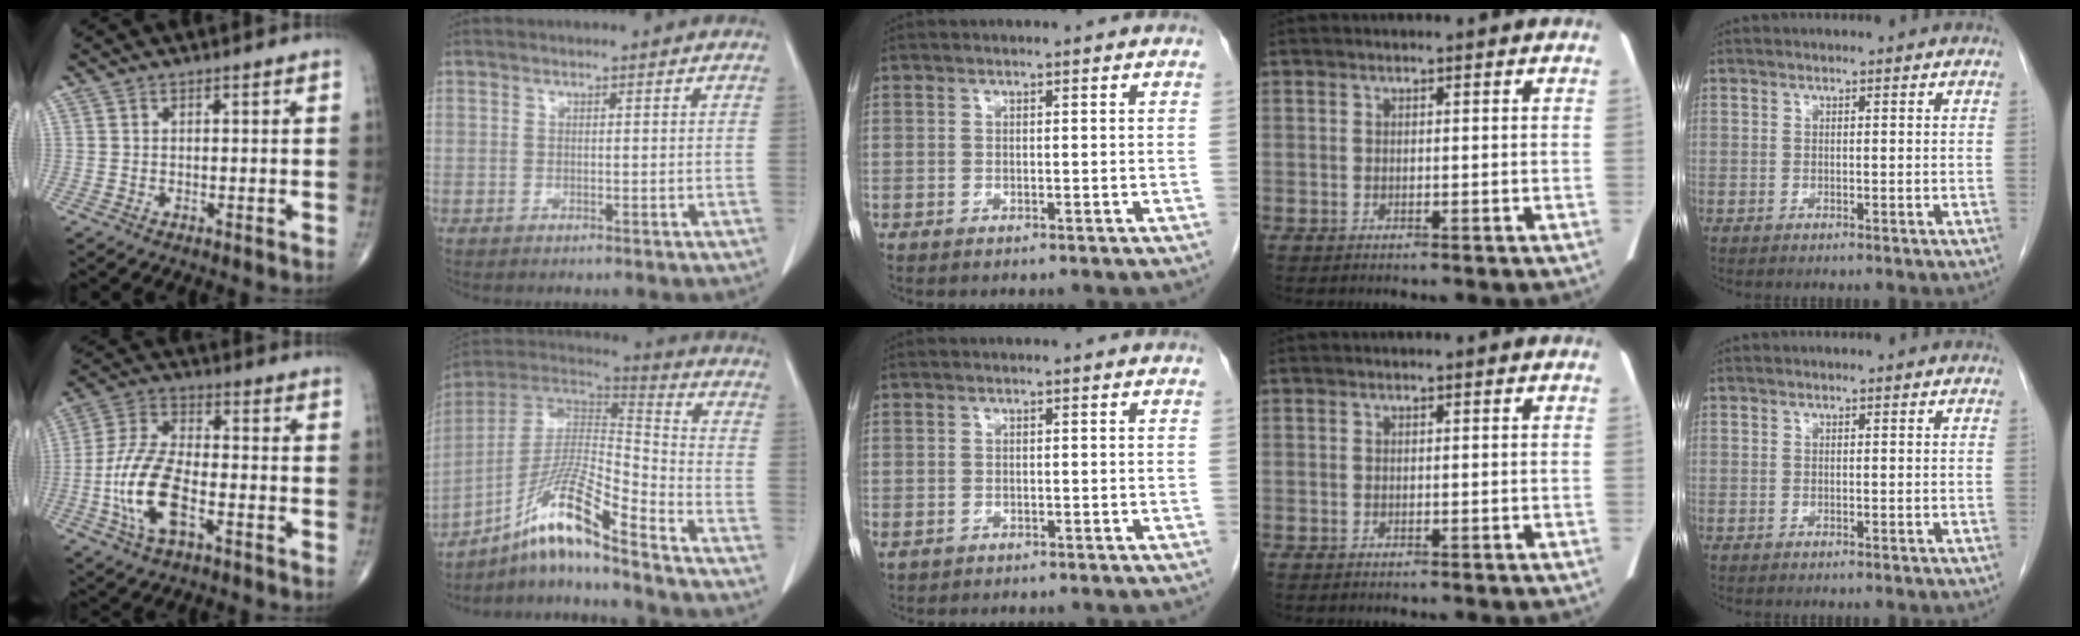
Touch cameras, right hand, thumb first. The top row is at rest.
{"thumb": {"total": 13.1, "force": [-4.2, 5.9, 10.9], "torque": [-0.228, 0.021, -0.084]}, "index": {"total": 14.3, "force": [-10.3, 0.4, 10.0], "torque": [-0.179, 0.015, -0.186]}, "middle": {"total": 1.3, "force": [-0.5, 1.0, 0.6], "torque": [-0.015, 0.001, -0.001]}}